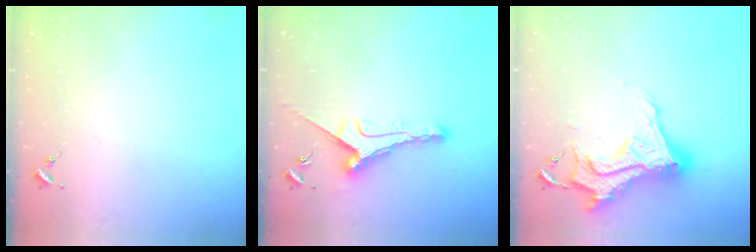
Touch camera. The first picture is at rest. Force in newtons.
{"total": 8.4, "press": 8.4, "slide": 0.4}
{"total": 16.8, "press": 16.7, "slide": 1.5}